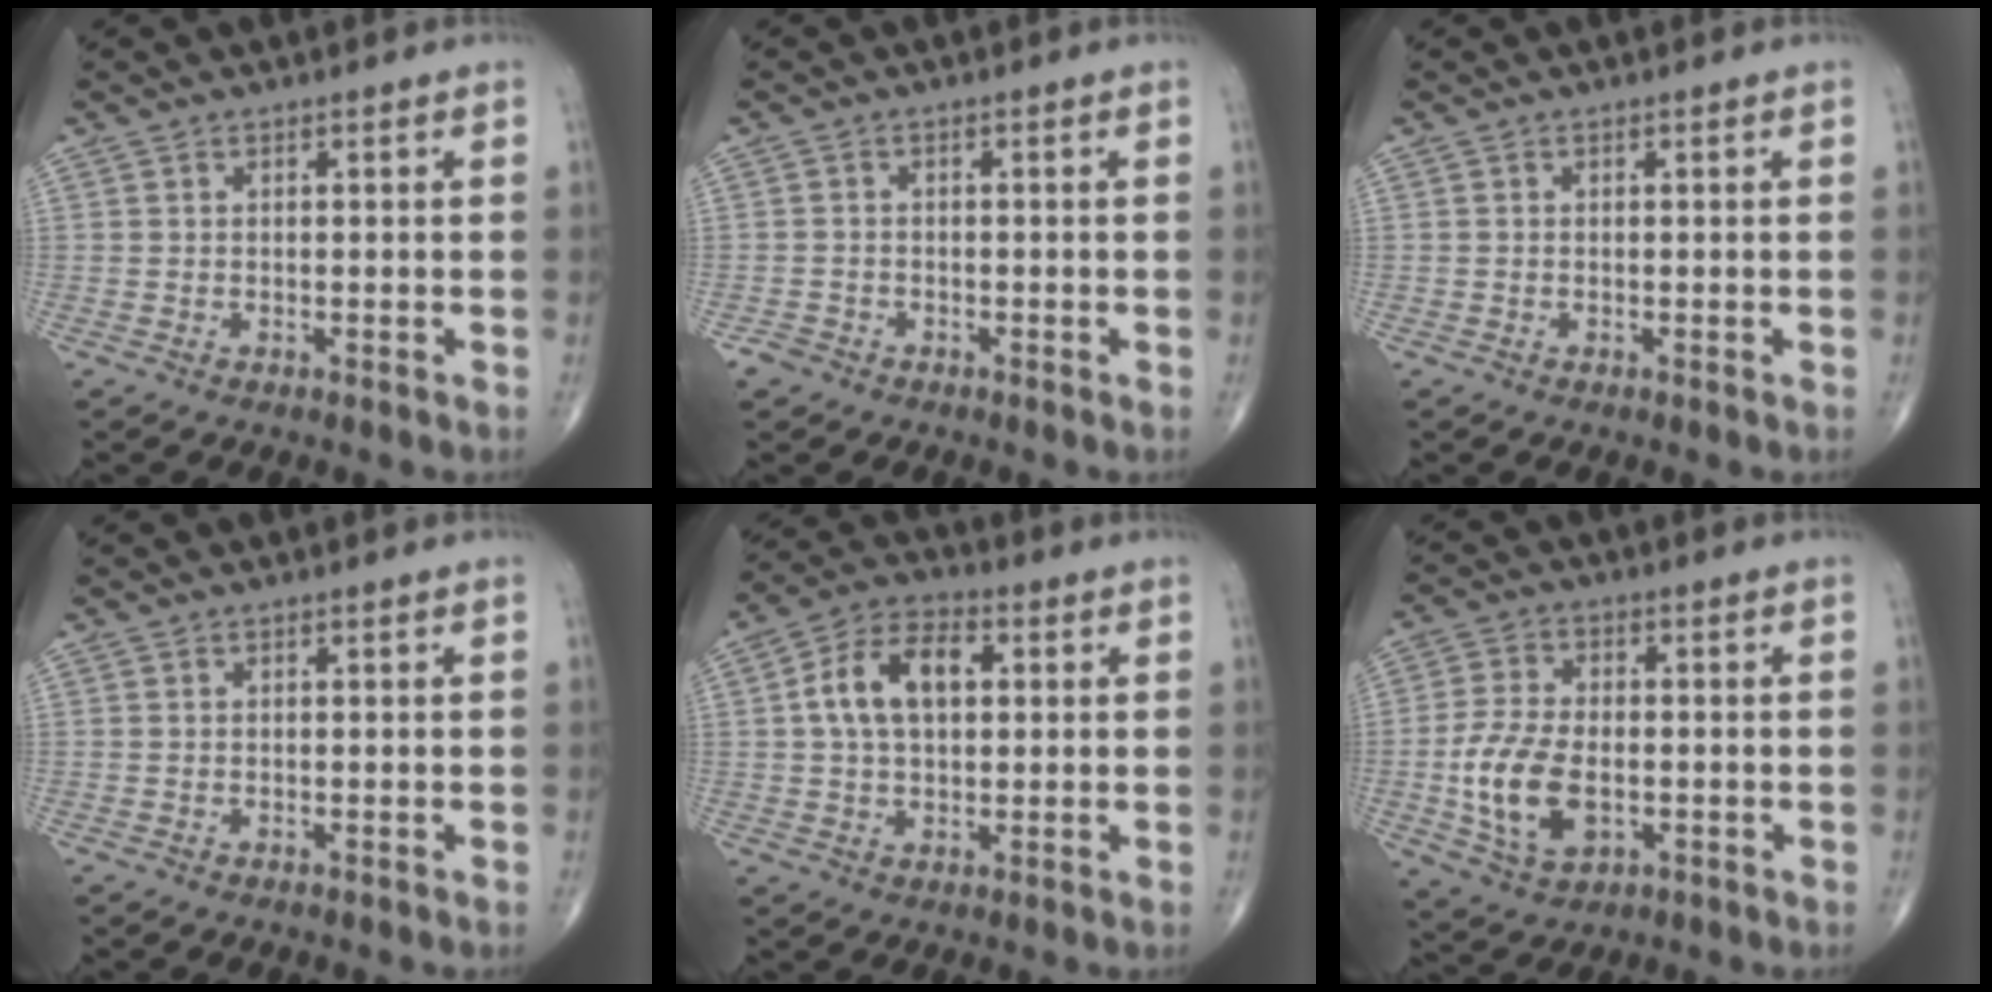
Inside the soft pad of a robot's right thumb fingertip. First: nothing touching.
{"total": 1.8, "force": [-1.3, 1.3, 0.2], "torque": [-0.001, 0.006, -0.026]}
{"total": 0.0}
{"total": 0.0}
{"total": 11.3, "force": [2.0, 6.9, 8.8], "torque": [-0.149, 0.021, 0.029]}
{"total": 12.0, "force": [-2.2, 7.0, 9.5], "torque": [-0.183, 0.003, -0.037]}